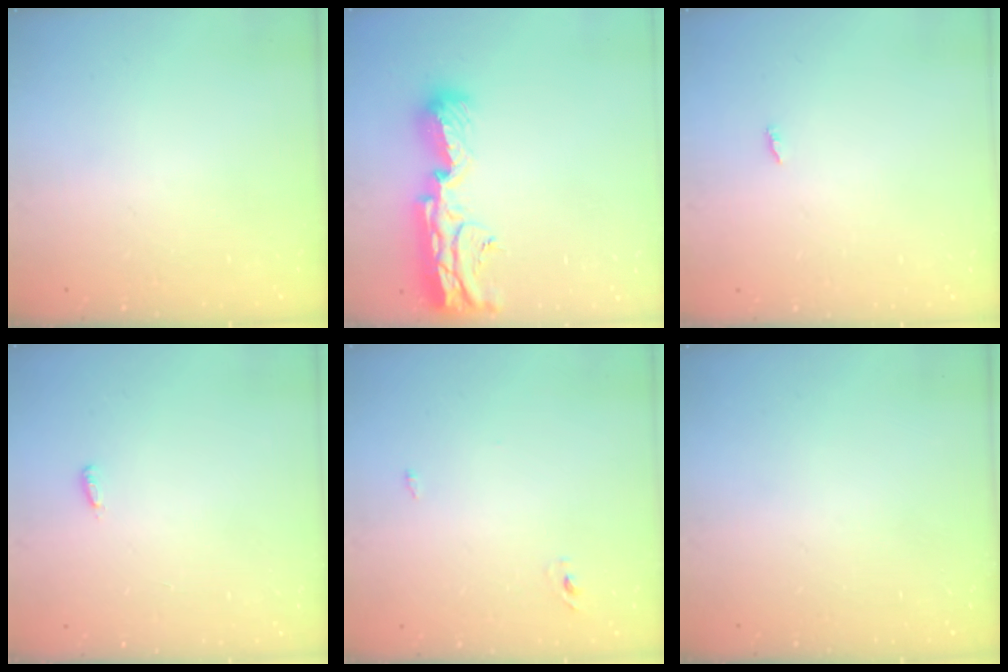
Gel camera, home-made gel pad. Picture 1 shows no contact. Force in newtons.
{"total": 20.1, "press": 19.4, "slide": 5.5}
{"total": 1.8, "press": 1.8, "slide": 0.2}
{"total": 2.9, "press": 2.8, "slide": 0.9}
{"total": 2.4, "press": 2.2, "slide": 1.0}
{"total": 0.0}